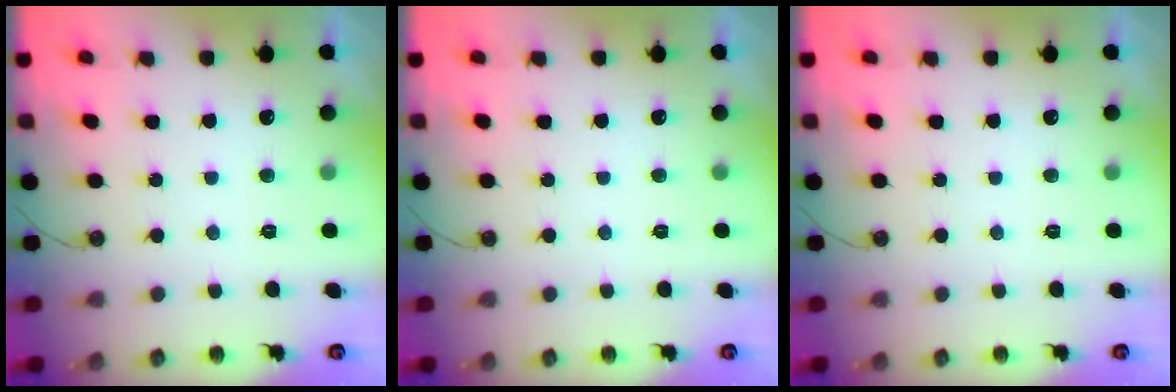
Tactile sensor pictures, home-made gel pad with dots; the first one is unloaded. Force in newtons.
{"total": 0.0}
{"total": 0.0}